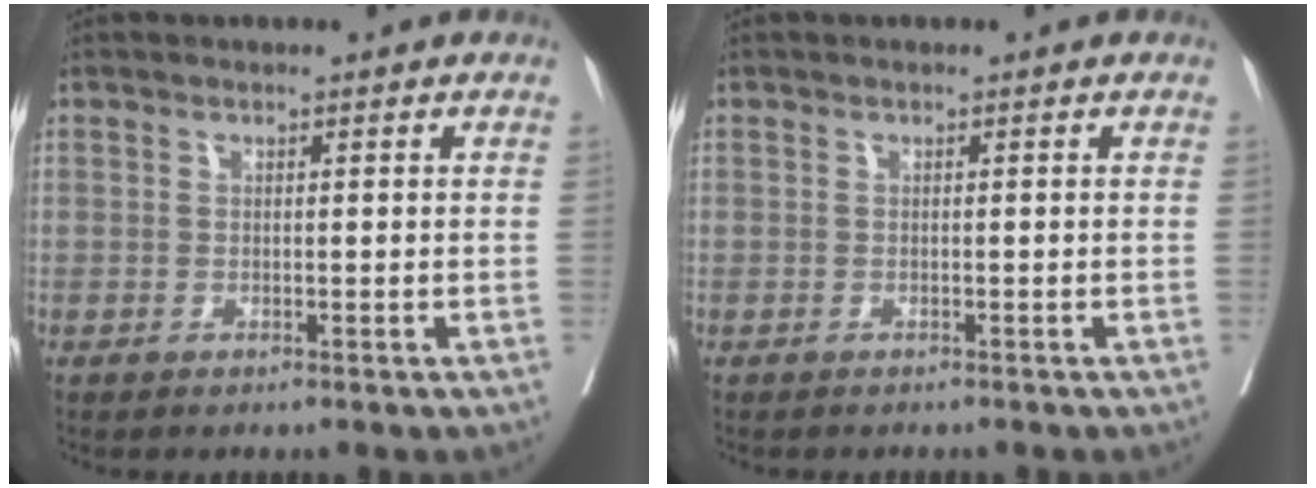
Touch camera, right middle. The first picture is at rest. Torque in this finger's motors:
{"motor_torque": [0.38, -0.48, 0.00, 0.00]}